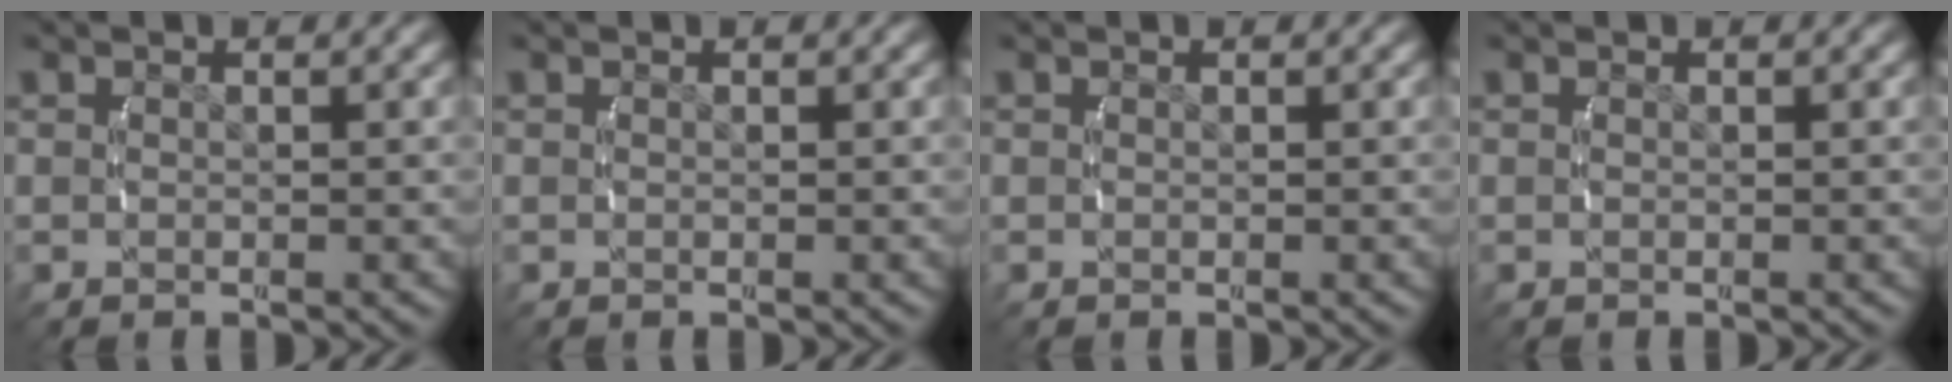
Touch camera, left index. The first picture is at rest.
{"total": 0.0}
{"total": 0.0}
{"total": 0.0}